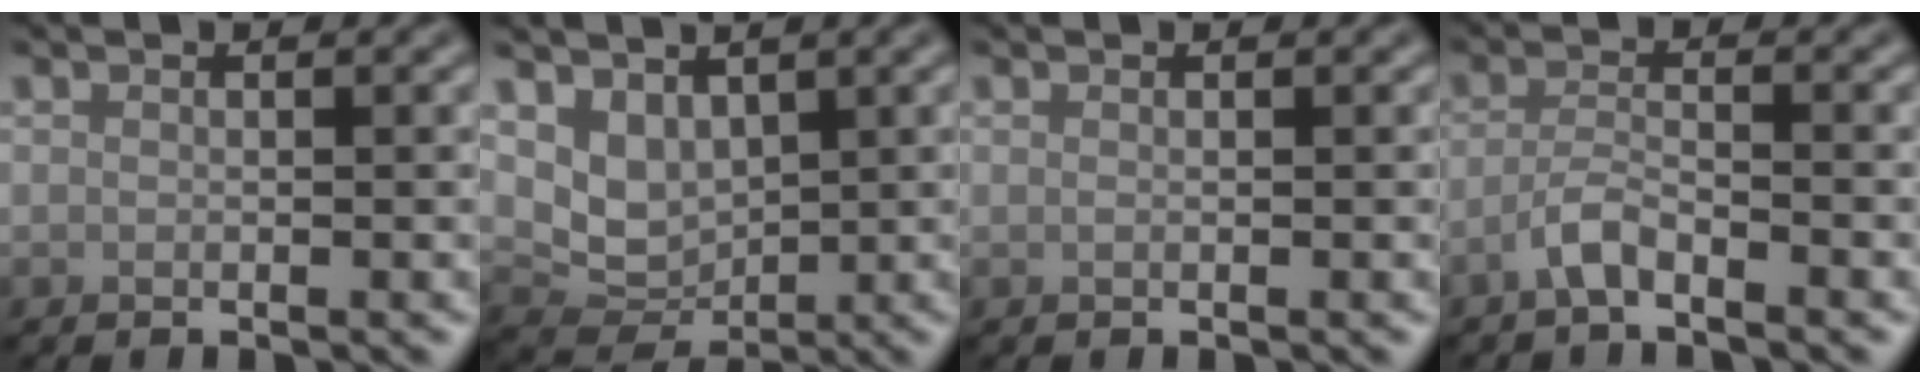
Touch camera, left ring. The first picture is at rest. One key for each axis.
{"total": 3.7, "fx": 1.6, "fy": 2.5, "fz": 2.1, "tx": -0.047, "ty": -0.014, "tz": 0.032}
{"total": 0.0}
{"total": 2.3, "fx": -1.7, "fy": 0.4, "fz": 1.5, "tx": -0.035, "ty": 0.001, "tz": -0.043}